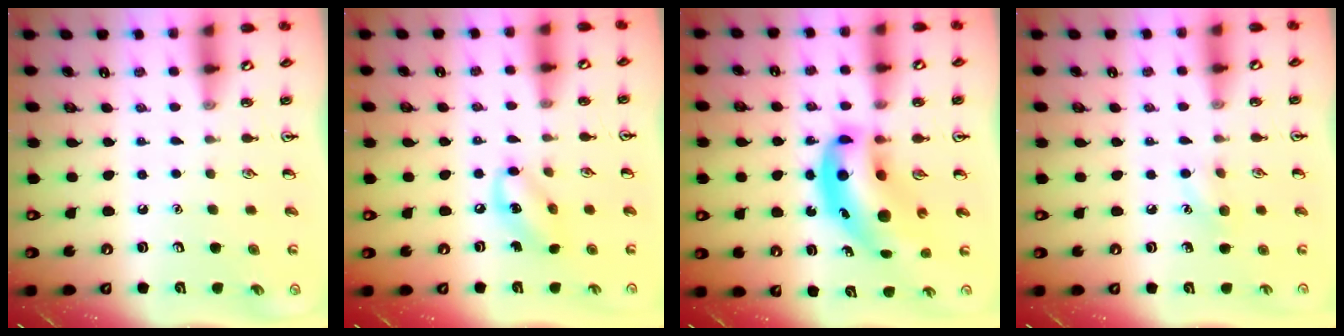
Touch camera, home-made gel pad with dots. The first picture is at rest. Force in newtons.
{"total": 7.4, "press": 7.3, "slide": 1.1}
{"total": 15.4, "press": 14.8, "slide": 4.5}
{"total": 7.7, "press": 7.4, "slide": 1.9}